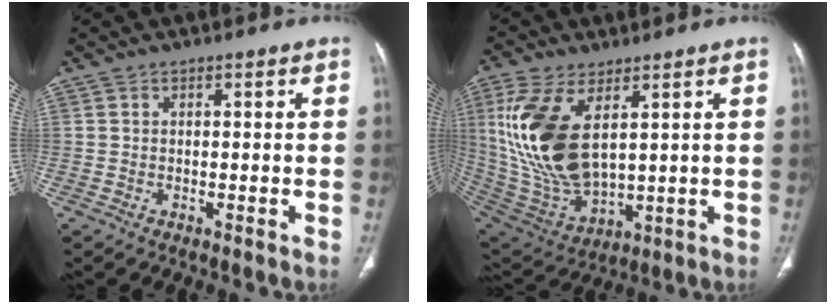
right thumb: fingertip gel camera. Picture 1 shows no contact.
{"total": 19.0, "force": [5.2, 9.6, 15.5], "torque": [-0.323, -0.025, 0.117]}